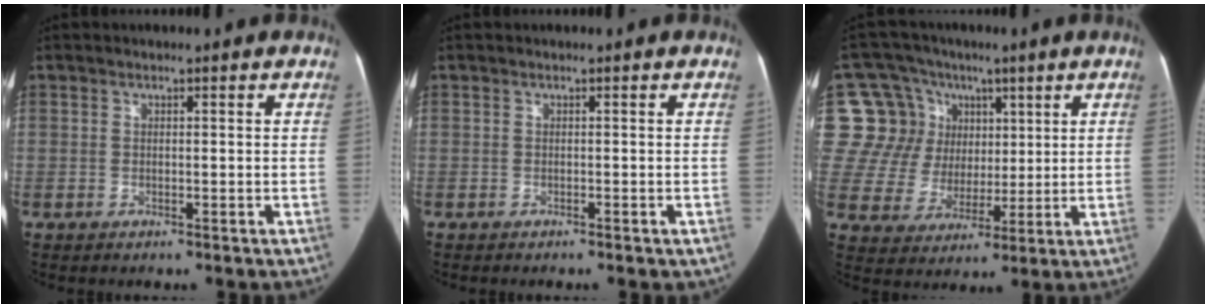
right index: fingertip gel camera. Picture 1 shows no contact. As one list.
[{"total": 0.9, "force": [-0.7, 0.3, 0.5], "torque": [-0.005, -0.001, -0.006]}, {"total": 21.0, "force": [7.1, 18.5, 6.9], "torque": [-0.188, 0.092, 0.143]}]